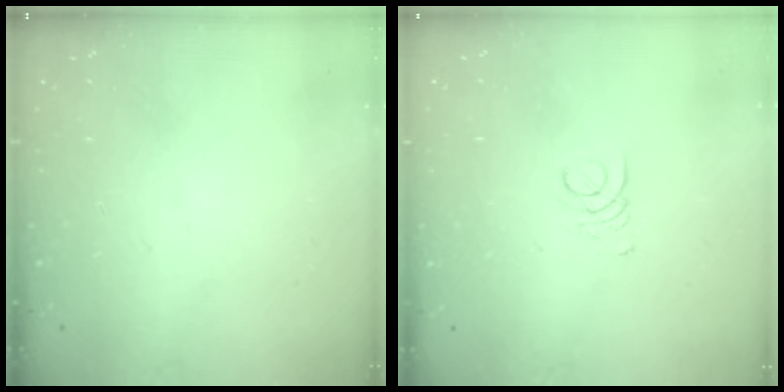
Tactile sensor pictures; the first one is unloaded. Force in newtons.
{"total": 1.6, "press": 1.6, "slide": 0.1}